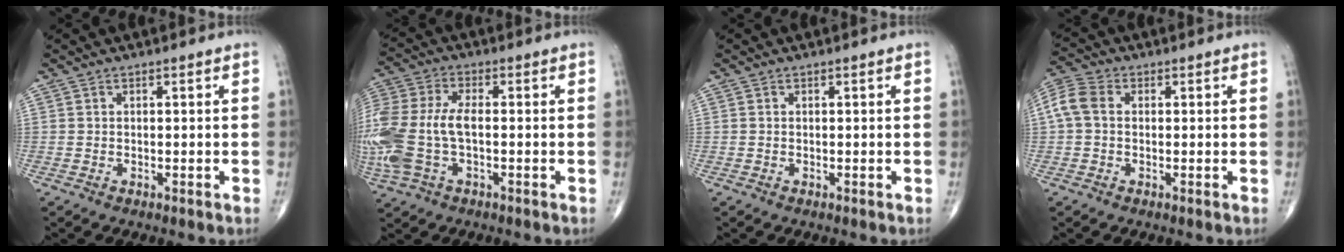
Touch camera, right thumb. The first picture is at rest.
{"total": 16.4, "force": [-1.9, 8.8, 13.8], "torque": [-0.353, 0.012, -0.032]}
{"total": 0.0}
{"total": 5.8, "force": [0.5, 4.2, 4.0], "torque": [-0.095, 0.021, 0.004]}